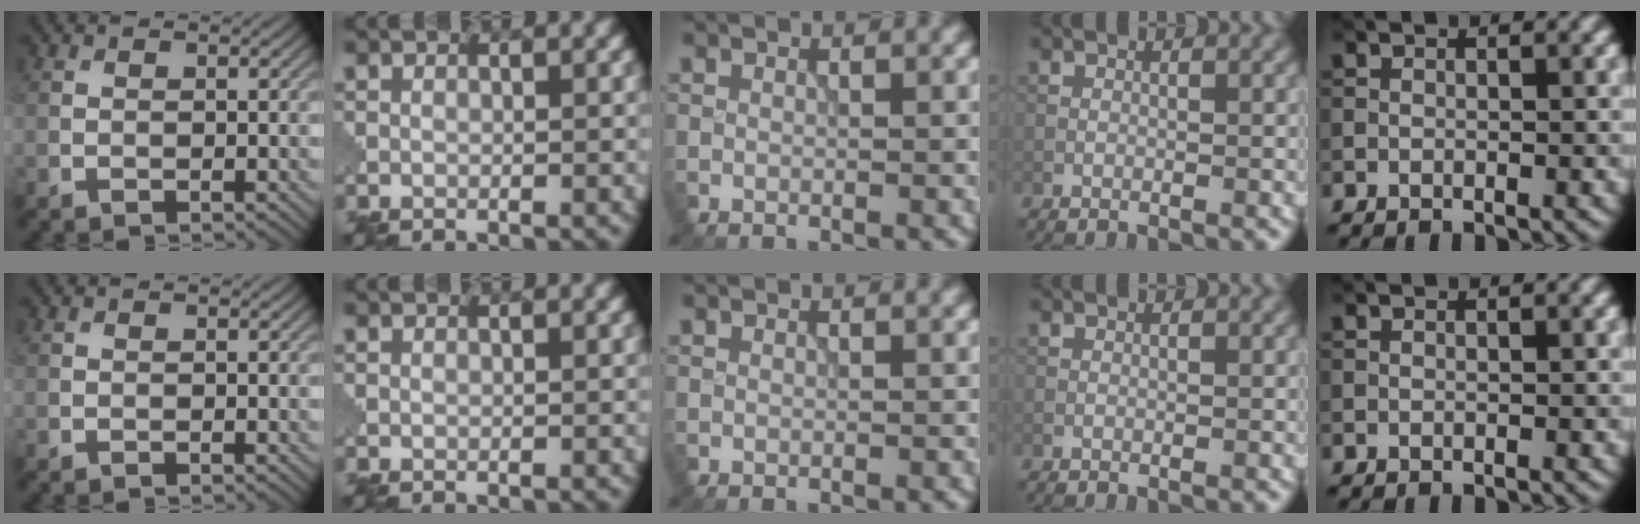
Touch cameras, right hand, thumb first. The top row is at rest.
{}